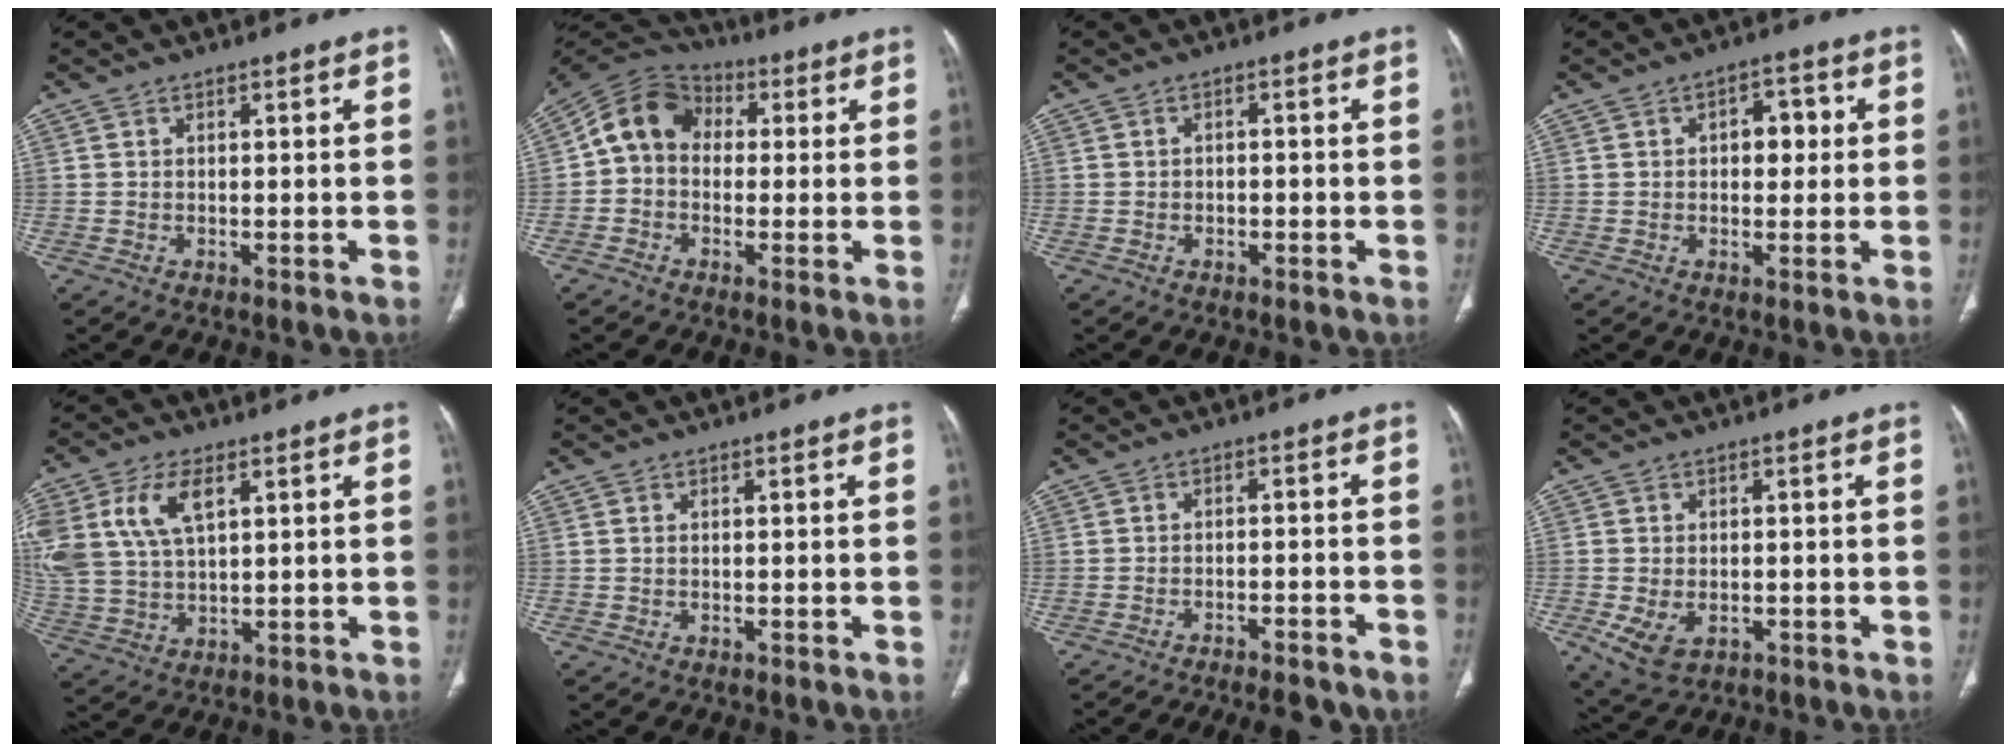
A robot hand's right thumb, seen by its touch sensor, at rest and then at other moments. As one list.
[{"total": 10.3, "force": [0.6, 8.4, 6.0], "torque": [-0.095, 0.035, -0.009]}, {"total": 1.3, "force": [-0.4, 0.9, 0.8], "torque": [-0.007, 0.005, -0.008]}, {"total": 5.4, "force": [0.9, 3.3, 4.2], "torque": [-0.035, 0.008, 0.010]}, {"total": 13.8, "force": [5.2, 7.6, 10.3], "torque": [-0.229, -0.003, 0.110]}, {"total": 0.0}, {"total": 11.2, "force": [-9.7, 2.8, 4.8], "torque": [-0.074, 0.039, -0.124]}, {"total": 5.8, "force": [-1.9, 3.8, 4.0], "torque": [-0.077, -0.001, -0.022]}]